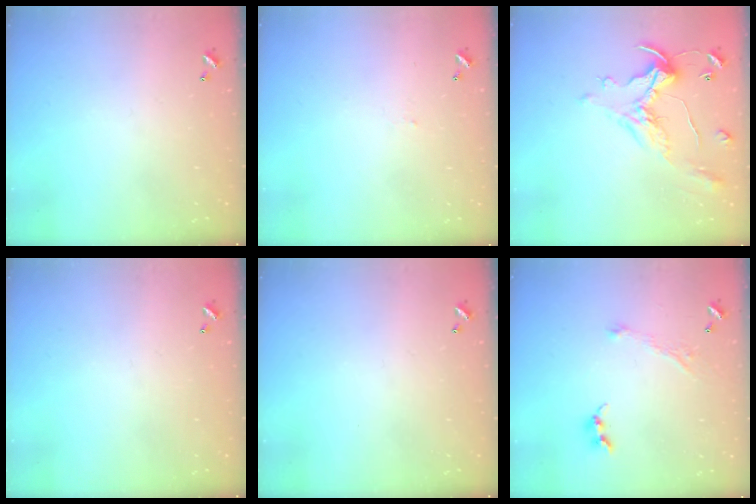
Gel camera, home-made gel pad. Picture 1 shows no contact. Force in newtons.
{"total": 2.1, "press": 2.1, "slide": 0.2}
{"total": 1.8, "press": 1.5, "slide": 1.1}
{"total": 0.0}
{"total": 0.0}
{"total": 2.9, "press": 2.8, "slide": 0.4}